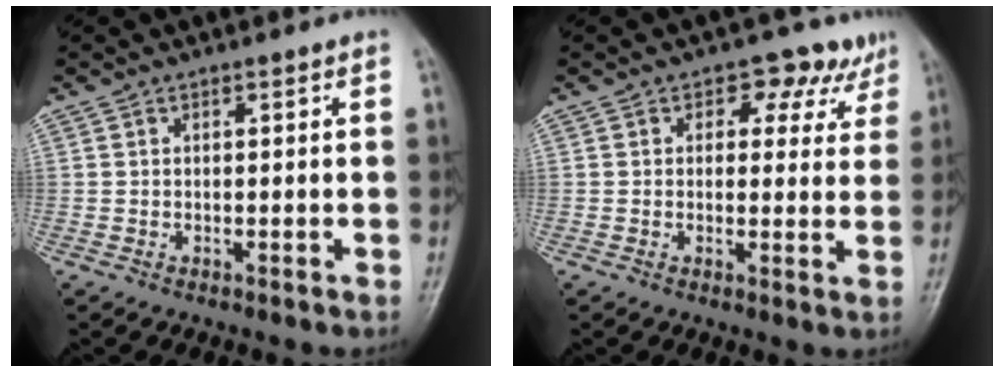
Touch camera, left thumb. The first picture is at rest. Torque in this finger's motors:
{"motor_torque": [-0.01, 0.20, -0.05, 0.12, 0.01]}